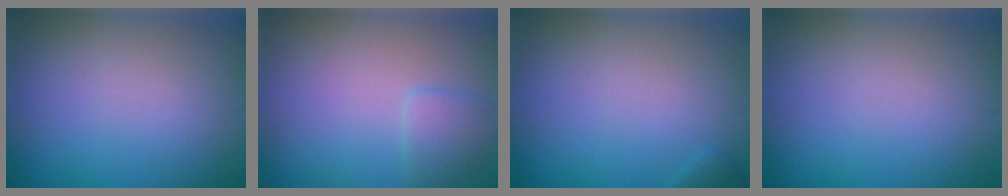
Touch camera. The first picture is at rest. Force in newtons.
{"total": 1.6, "press": 1.6, "slide": 0.1}
{"total": 0.7, "press": 0.7, "slide": 0.1}
{"total": 0.0}